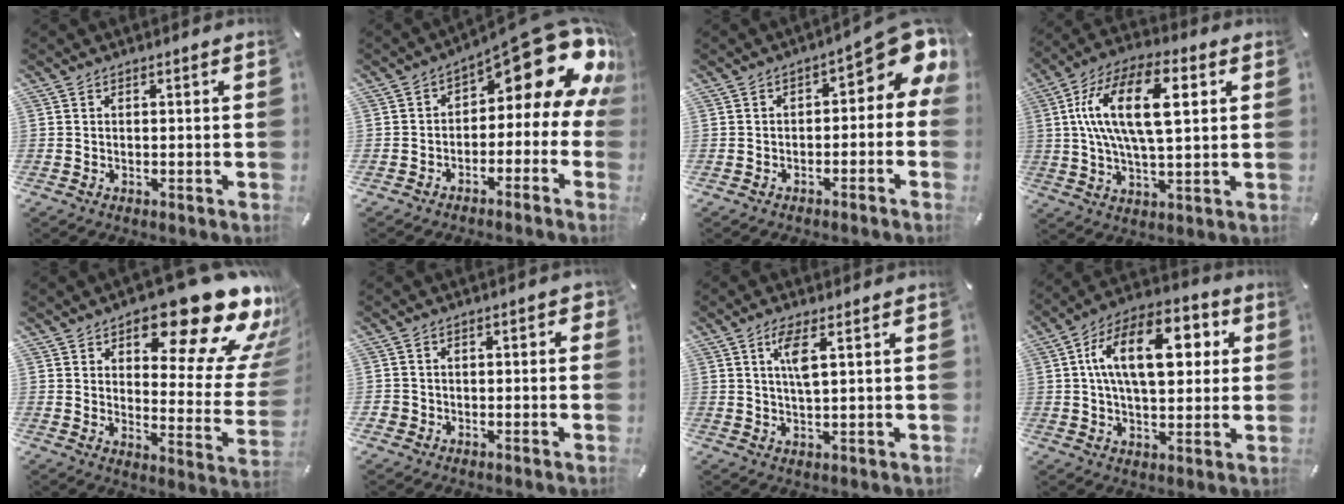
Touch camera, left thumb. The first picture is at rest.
{"total": 16.2, "force": [8.8, 6.3, 12.1], "torque": [-0.148, -0.069, 0.138]}
{"total": 9.4, "force": [3.4, 4.2, 7.8], "torque": [-0.100, -0.036, 0.057]}
{"total": 17.9, "force": [4.5, 8.1, 15.2], "torque": [-0.302, 0.006, 0.071]}
{"total": 22.7, "force": [15.5, 8.7, 14.1], "torque": [-0.174, -0.118, 0.249]}
{"total": 3.3, "force": [-1.3, 2.8, 1.1], "torque": [-0.019, 0.011, -0.027]}
{"total": 5.4, "force": [2.1, 1.2, 4.9], "torque": [-0.110, 0.001, 0.031]}
{"total": 17.9, "force": [4.8, 9.8, 14.2], "torque": [-0.243, 0.006, 0.078]}